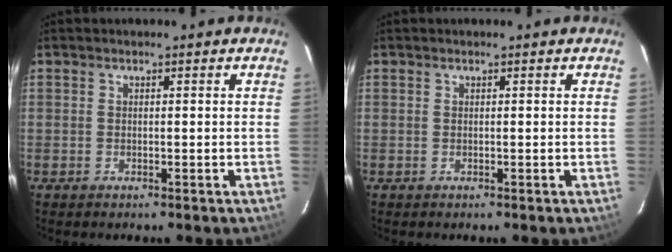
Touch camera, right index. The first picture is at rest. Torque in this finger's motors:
{"motor_torque": [0.00, 0.00, 0.00, 0.00]}